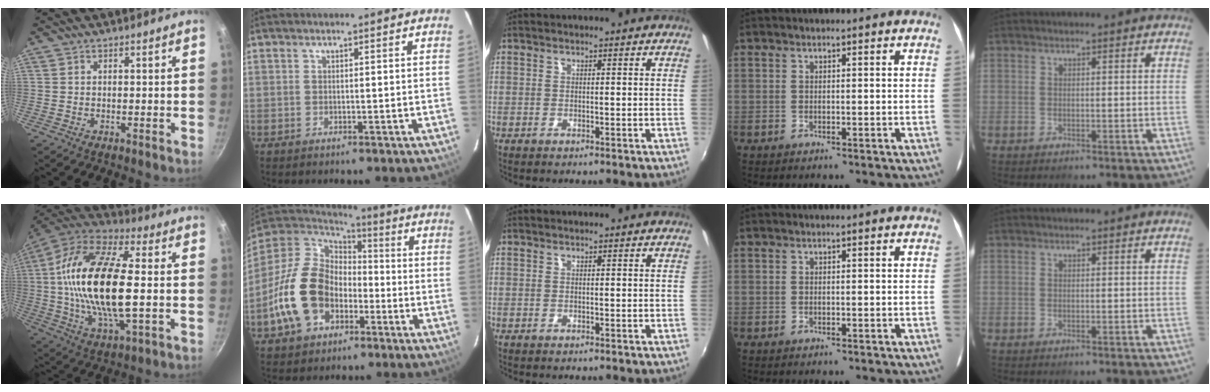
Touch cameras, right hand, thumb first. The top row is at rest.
{"thumb": {"total": 24.7, "force": [0.4, 10.5, 22.3], "torque": [-0.435, 0.021, -0.008]}, "index": {"total": 17.1, "force": [-5.4, 12.9, 9.8], "torque": [-0.234, 0.013, -0.085]}}